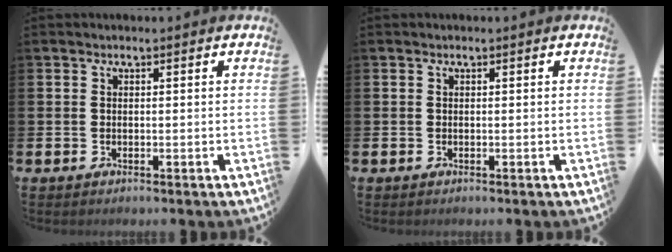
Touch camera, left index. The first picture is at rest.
{"total": 0.0}